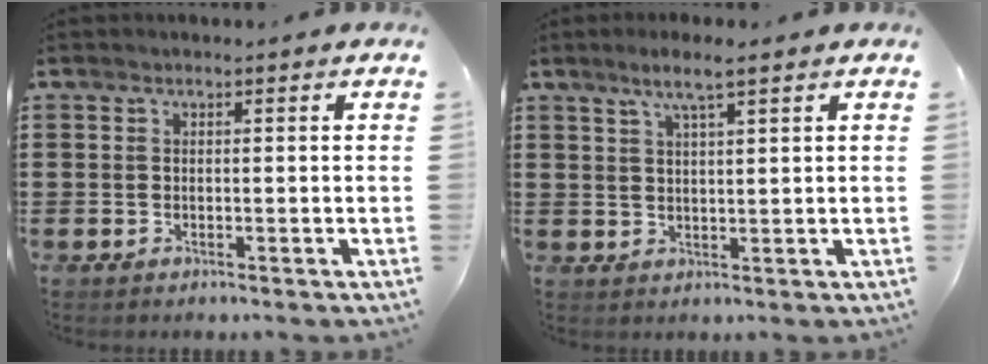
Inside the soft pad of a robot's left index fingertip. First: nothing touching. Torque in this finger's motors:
{"motor_torque": [0.54, -0.22, 0.24, 0.11]}